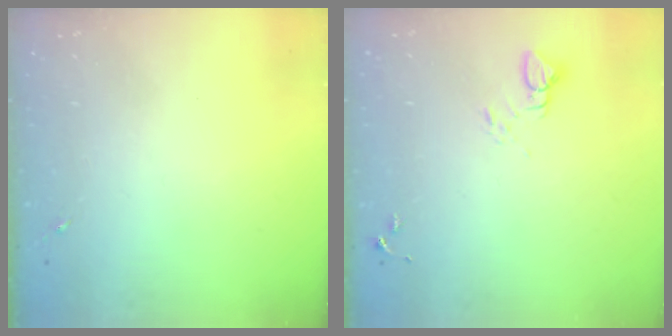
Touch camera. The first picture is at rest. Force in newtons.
{"total": 3.4, "press": 3.4, "slide": 0.2}